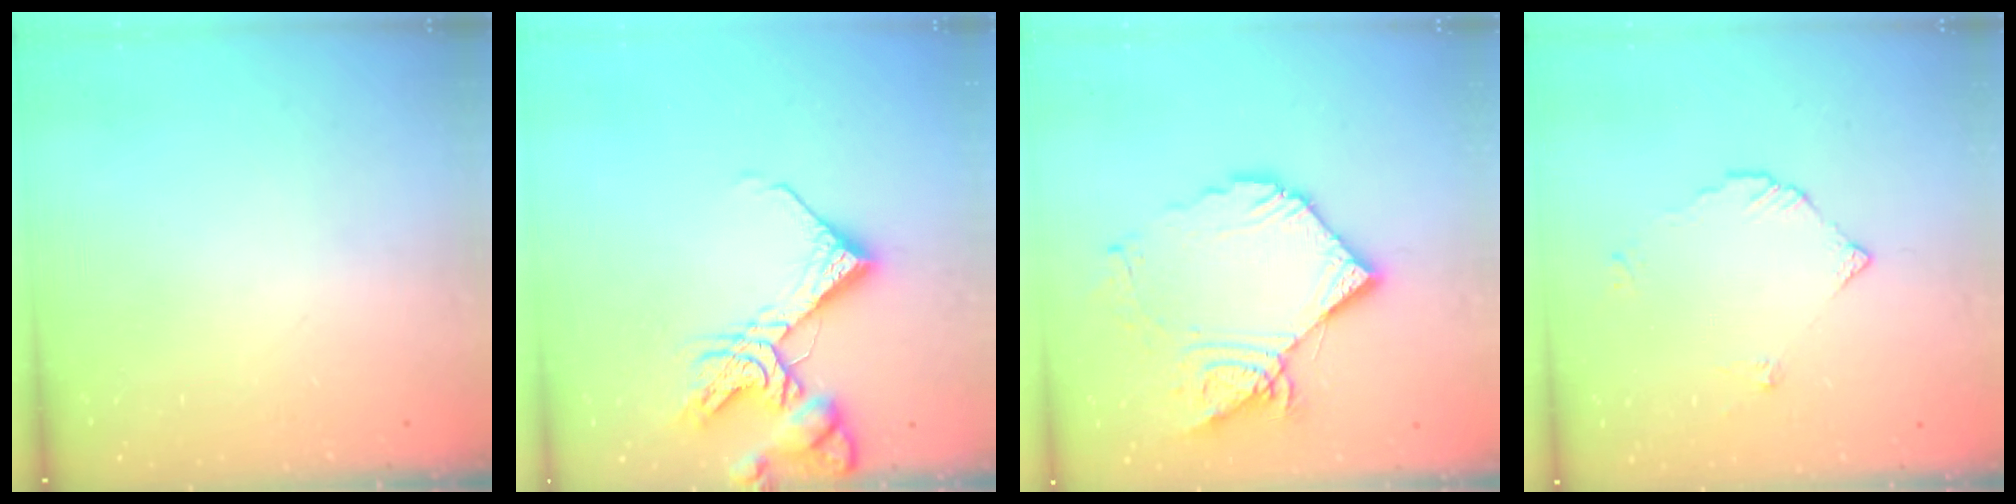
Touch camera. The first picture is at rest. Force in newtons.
{"total": 13.7, "press": 13.6, "slide": 1.6}
{"total": 16.3, "press": 16.2, "slide": 2.1}
{"total": 3.0, "press": 3.0, "slide": 0.2}